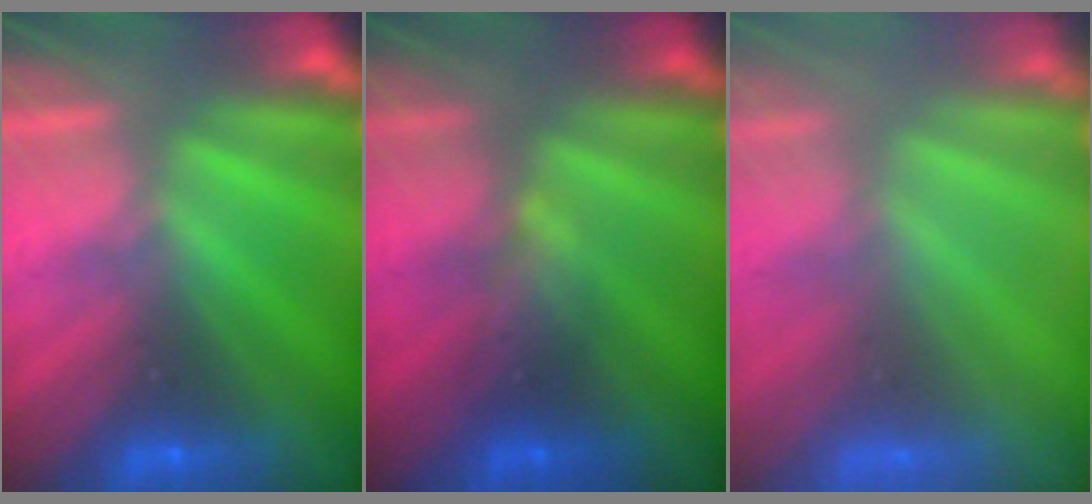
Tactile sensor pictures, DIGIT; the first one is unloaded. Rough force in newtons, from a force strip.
{"total": 2.3}
{"total": 6.8}